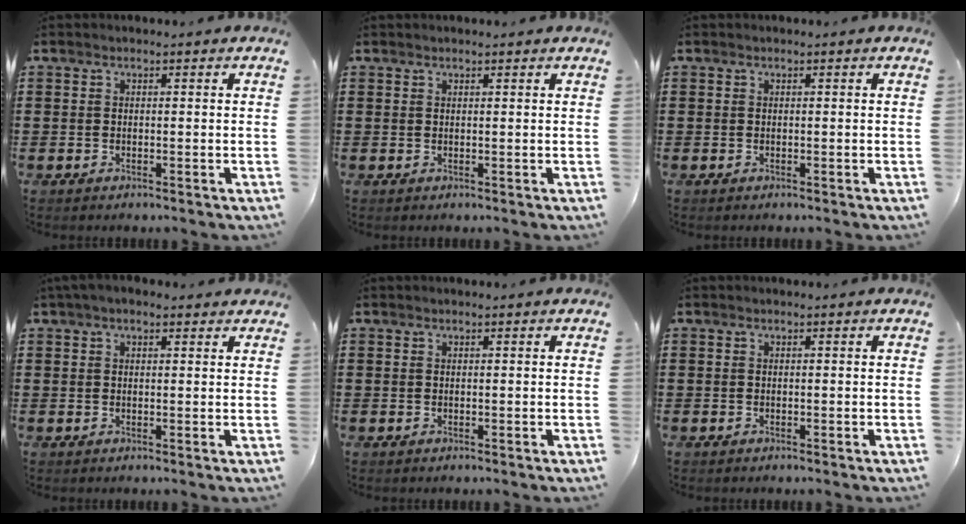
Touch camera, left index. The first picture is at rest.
{"total": 0.6, "force": [0.5, 0.0, 0.3], "torque": [-0.007, 0.000, 0.010]}
{"total": 0.0}
{"total": 1.4, "force": [0.3, 0.8, 1.1], "torque": [-0.022, 0.006, 0.005]}
{"total": 0.0}
{"total": 0.0}